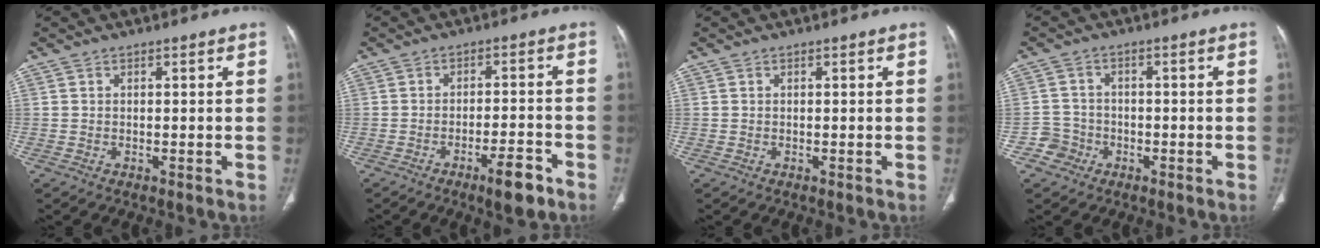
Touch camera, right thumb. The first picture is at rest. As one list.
[{"total": 6.3, "force": [-3.9, 1.5, 4.7], "torque": [-0.072, 0.020, -0.056]}, {"total": 0.0}, {"total": 3.8, "force": [-1.8, 3.4, -0.3], "torque": [0.024, 0.020, -0.038]}]